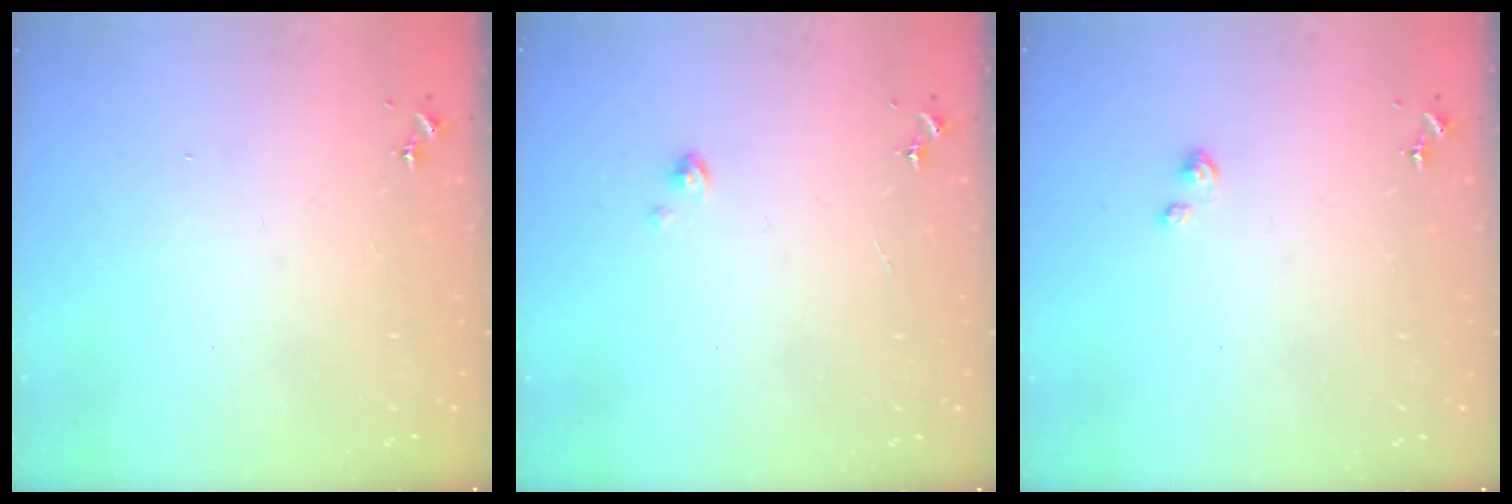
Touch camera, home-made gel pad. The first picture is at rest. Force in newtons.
{"total": 2.5, "press": 2.4, "slide": 0.2}
{"total": 2.5, "press": 2.5, "slide": 0.3}